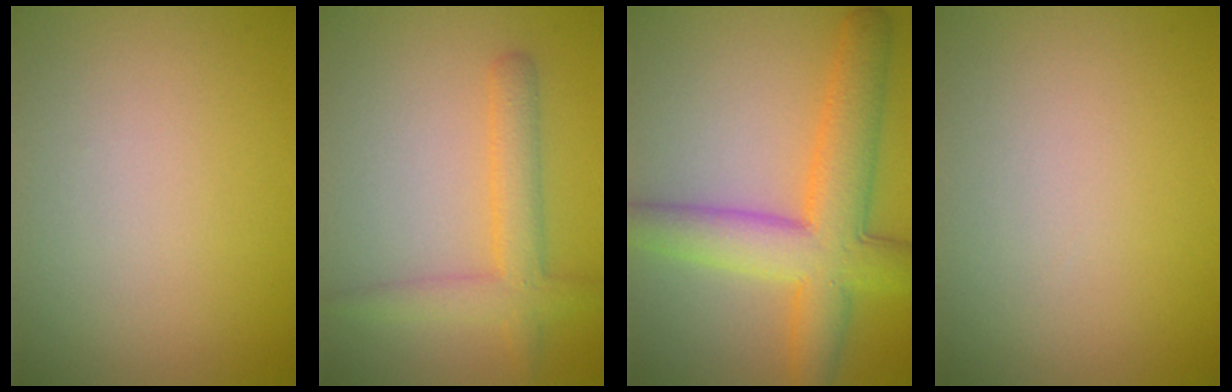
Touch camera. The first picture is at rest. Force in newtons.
{"total": 3.5, "press": 3.5, "slide": 0.2}
{"total": 8.2, "press": 8.2, "slide": 0.3}
{"total": 0.0}